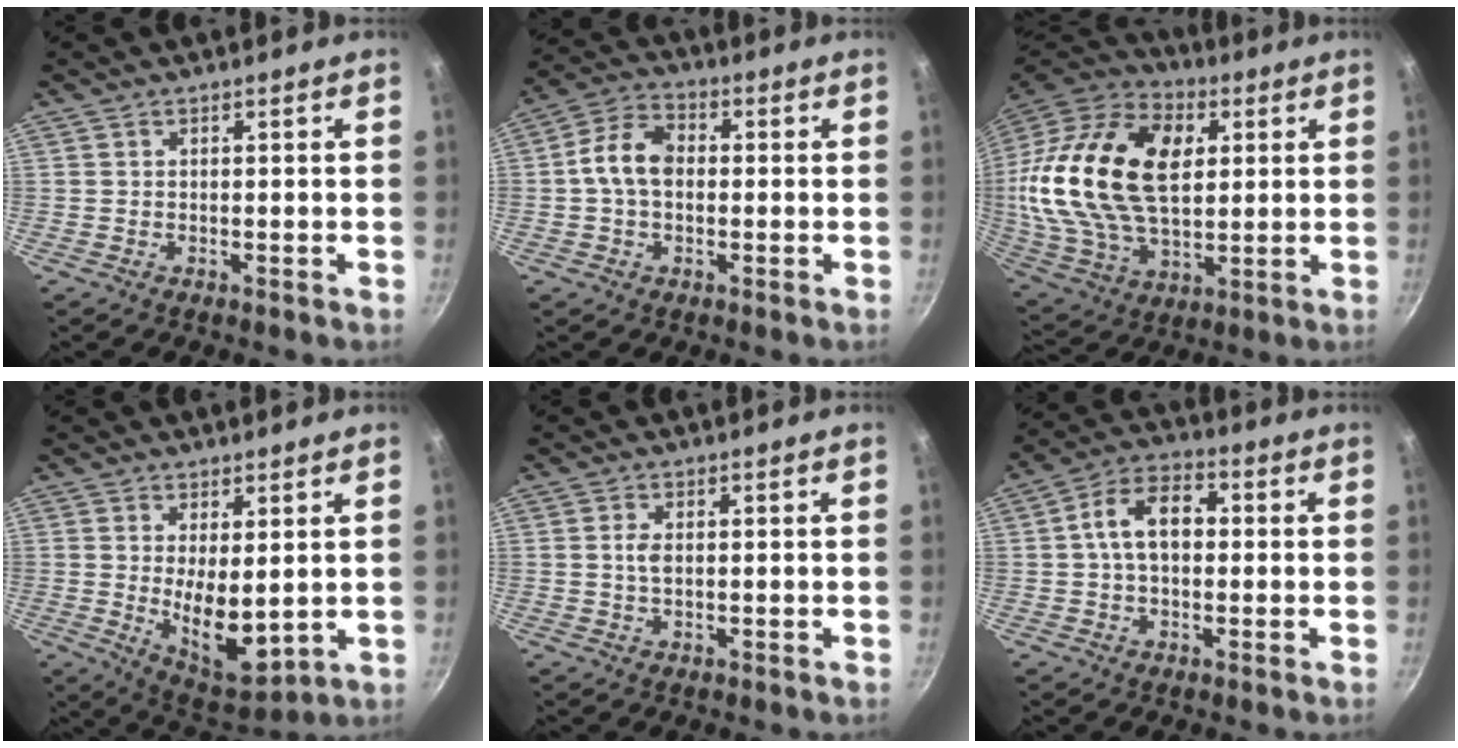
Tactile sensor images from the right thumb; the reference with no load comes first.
{"total": 8.6, "force": [0.0, 6.0, 6.2], "torque": [-0.102, 0.025, -0.014]}
{"total": 29.0, "force": [5.4, 18.1, 22.0], "torque": [-0.408, 0.004, 0.092]}
{"total": 10.7, "force": [0.7, 4.8, 9.5], "torque": [-0.132, -0.034, 0.031]}
{"total": 2.1, "force": [0.1, 1.2, 1.7], "torque": [-0.033, 0.002, 0.001]}
{"total": 9.7, "force": [0.6, 6.4, 7.3], "torque": [-0.099, 0.029, -0.003]}